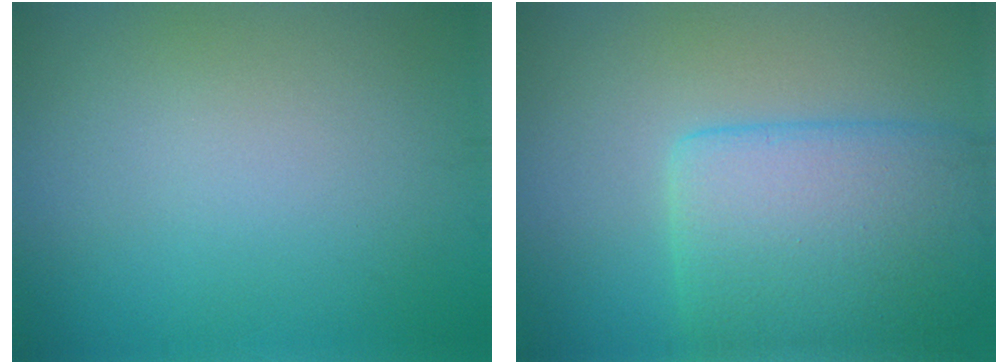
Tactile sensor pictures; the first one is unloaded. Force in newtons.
{"total": 7.4, "press": 7.4, "slide": 0.2}